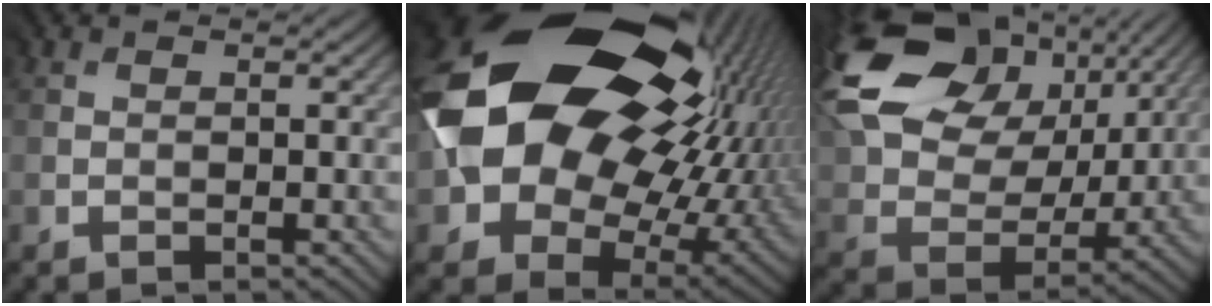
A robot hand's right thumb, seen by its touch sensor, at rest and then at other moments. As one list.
[{"total": 20.5, "force": [6.0, 15.3, 12.3], "torque": [-0.279, -0.010, 0.124]}, {"total": 19.1, "force": [8.9, 12.6, 11.3], "torque": [-0.284, 0.045, 0.162]}]